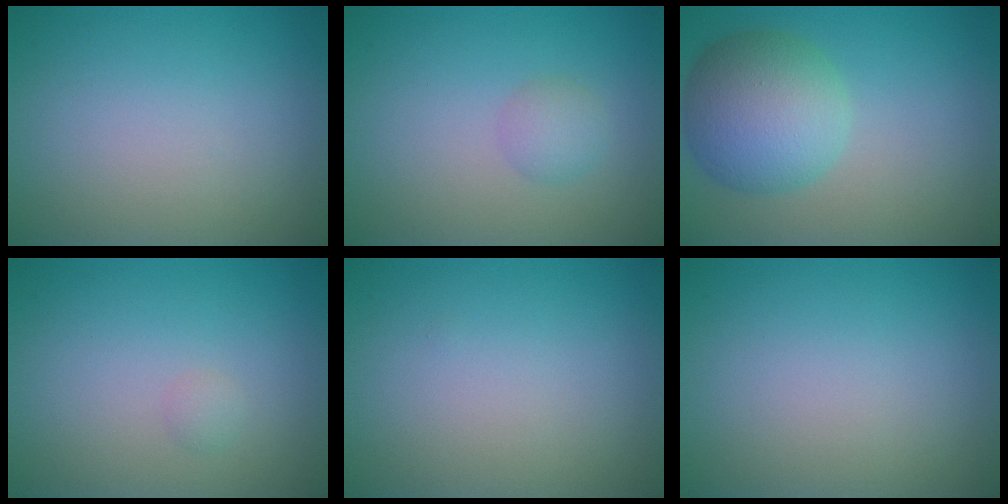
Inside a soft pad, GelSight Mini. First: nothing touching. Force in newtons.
{"total": 1.6, "press": 1.6, "slide": 0.1}
{"total": 7.2, "press": 7.2, "slide": 0.2}
{"total": 0.6, "press": 0.6, "slide": 0.1}
{"total": 0.0}
{"total": 0.0}